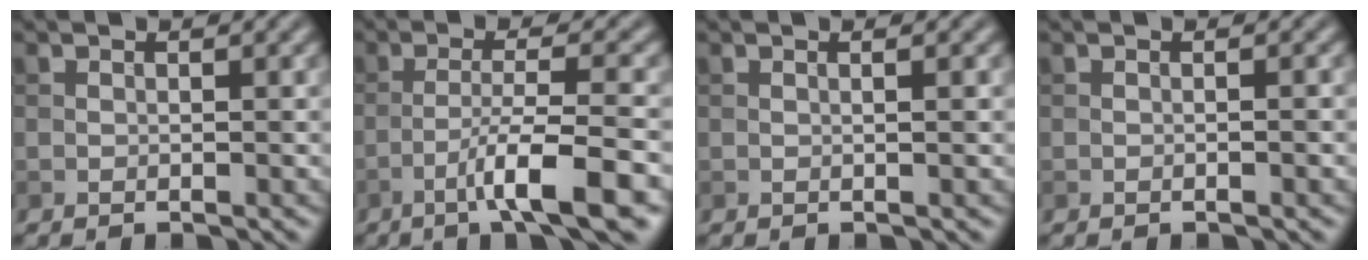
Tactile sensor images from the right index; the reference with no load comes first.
{"total": 7.0, "force": [-3.5, 0.9, 6.0], "torque": [-0.091, 0.010, -0.062]}
{"total": 1.0, "force": [0.1, 0.3, 1.0], "torque": [-0.010, 0.005, -0.003]}
{"total": 0.8, "force": [-0.2, 0.1, 0.7], "torque": [-0.009, 0.000, -0.006]}